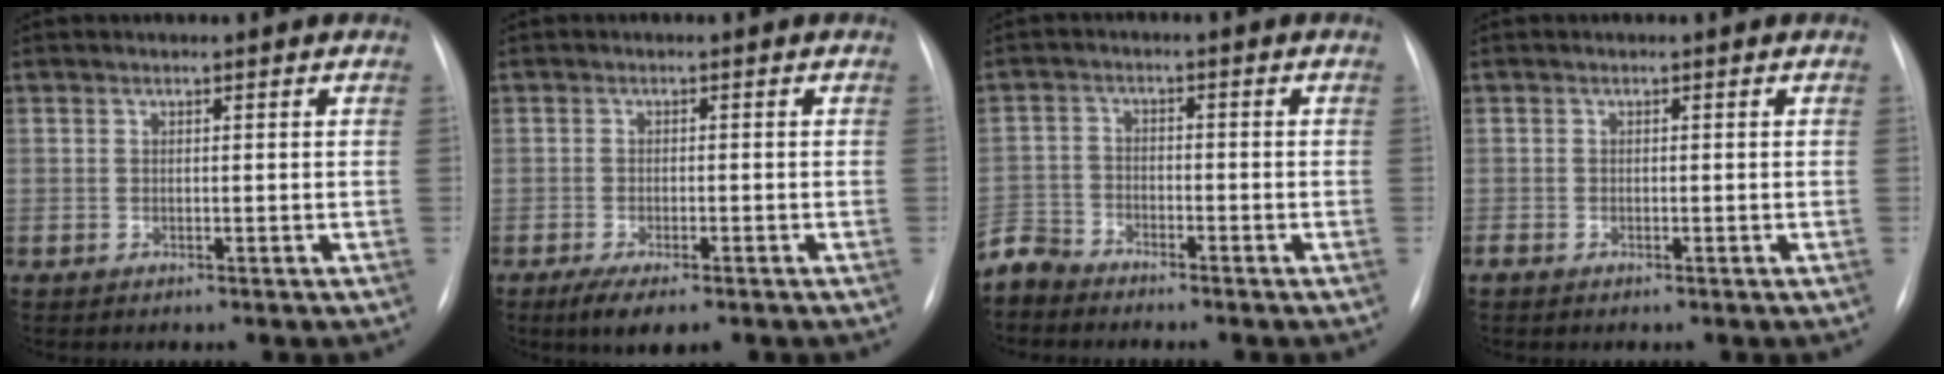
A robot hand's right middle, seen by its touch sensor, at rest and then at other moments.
{"total": 5.6, "force": [-3.7, 1.3, 3.9], "torque": [-0.067, -0.015, -0.052]}
{"total": 4.3, "force": [-4.1, 1.0, -0.3], "torque": [0.004, -0.012, -0.084]}
{"total": 0.6, "force": [-0.5, 0.2, 0.3], "torque": [-0.011, -0.002, -0.007]}